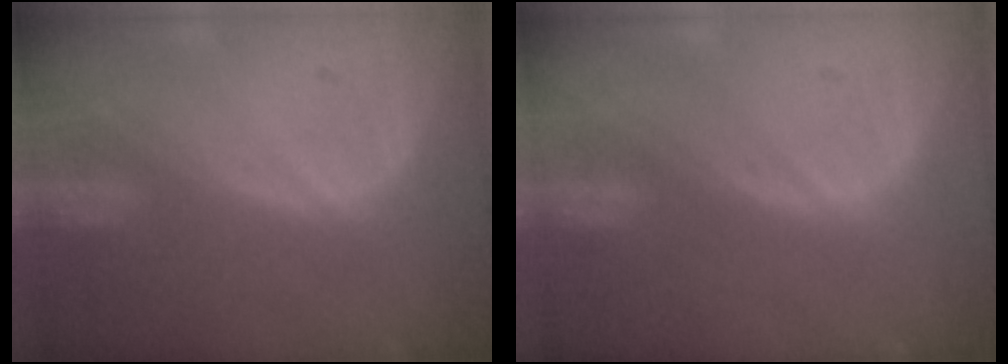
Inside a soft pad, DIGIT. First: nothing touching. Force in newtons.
{"total": 0.0}